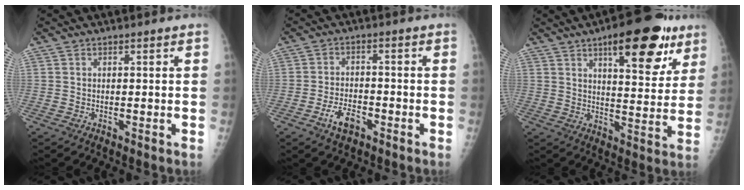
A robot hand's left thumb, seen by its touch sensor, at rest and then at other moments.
{"total": 5.4, "force": [-3.0, 2.8, 3.5], "torque": [-0.059, 0.018, -0.052]}
{"total": 17.2, "force": [9.4, 6.5, 12.9], "torque": [-0.133, -0.035, 0.130]}